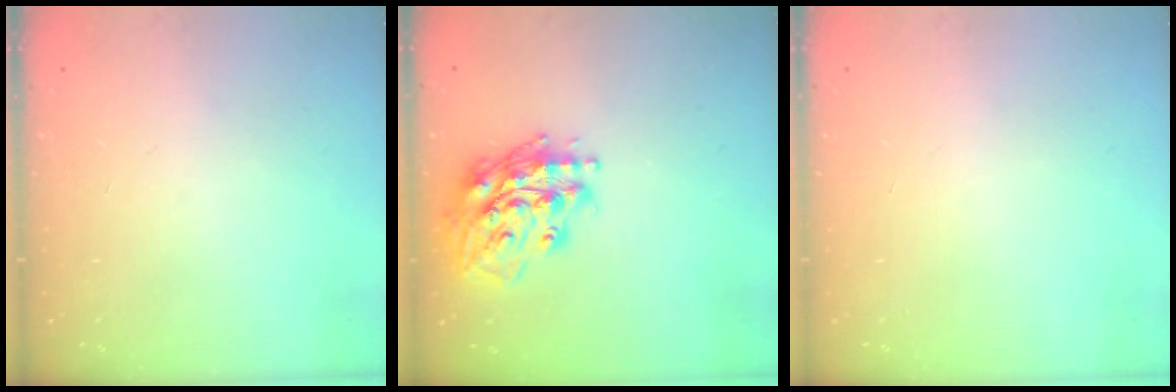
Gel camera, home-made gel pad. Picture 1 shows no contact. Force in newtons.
{"total": 17.6, "press": 17.4, "slide": 2.6}
{"total": 0.0}